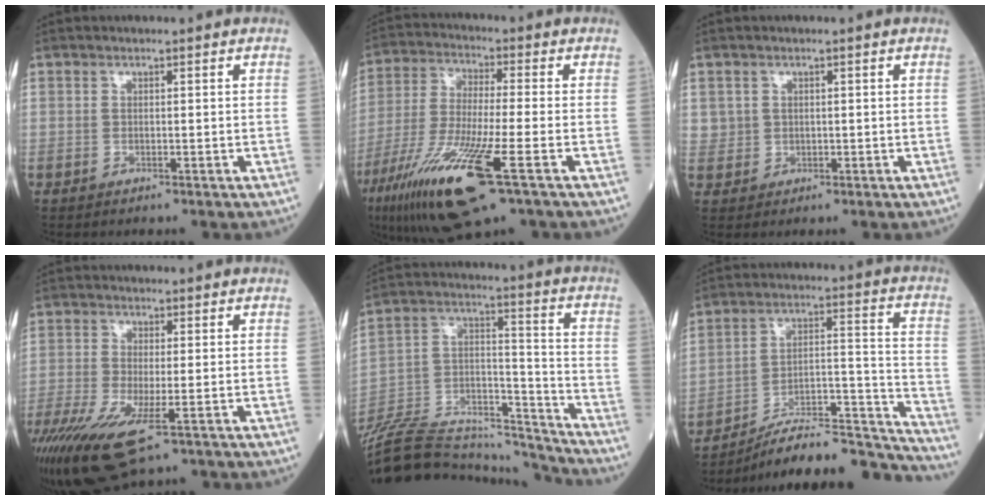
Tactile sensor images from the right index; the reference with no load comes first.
{"total": 16.6, "force": [-8.1, 1.4, 14.5], "torque": [-0.312, -0.047, -0.149]}
{"total": 2.2, "force": [0.8, 2.1, 0.1], "torque": [0.012, 0.003, 0.012]}
{"total": 15.6, "force": [-8.8, 4.9, 11.9], "torque": [-0.282, -0.049, -0.150]}
{"total": 24.7, "force": [-23.2, 4.5, 7.2], "torque": [-0.160, 0.025, -0.375]}
{"total": 21.5, "force": [-20.2, 1.9, 7.2], "torque": [-0.063, 0.043, -0.307]}